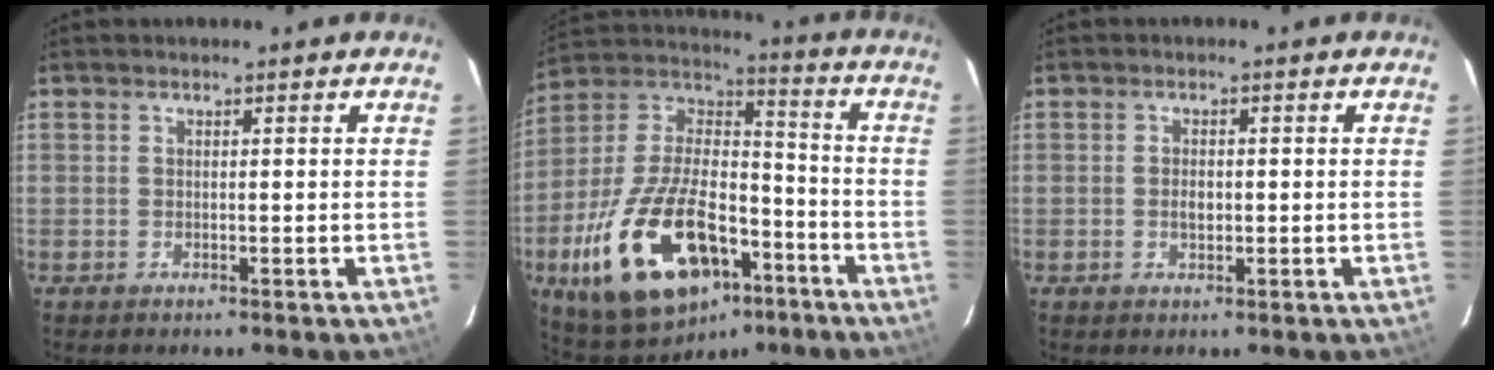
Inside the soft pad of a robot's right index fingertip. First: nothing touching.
{"total": 26.4, "force": [-12.3, 13.7, 18.8], "torque": [-0.375, -0.003, -0.195]}
{"total": 2.0, "force": [-0.1, 1.3, 1.5], "torque": [-0.026, 0.002, -0.002]}